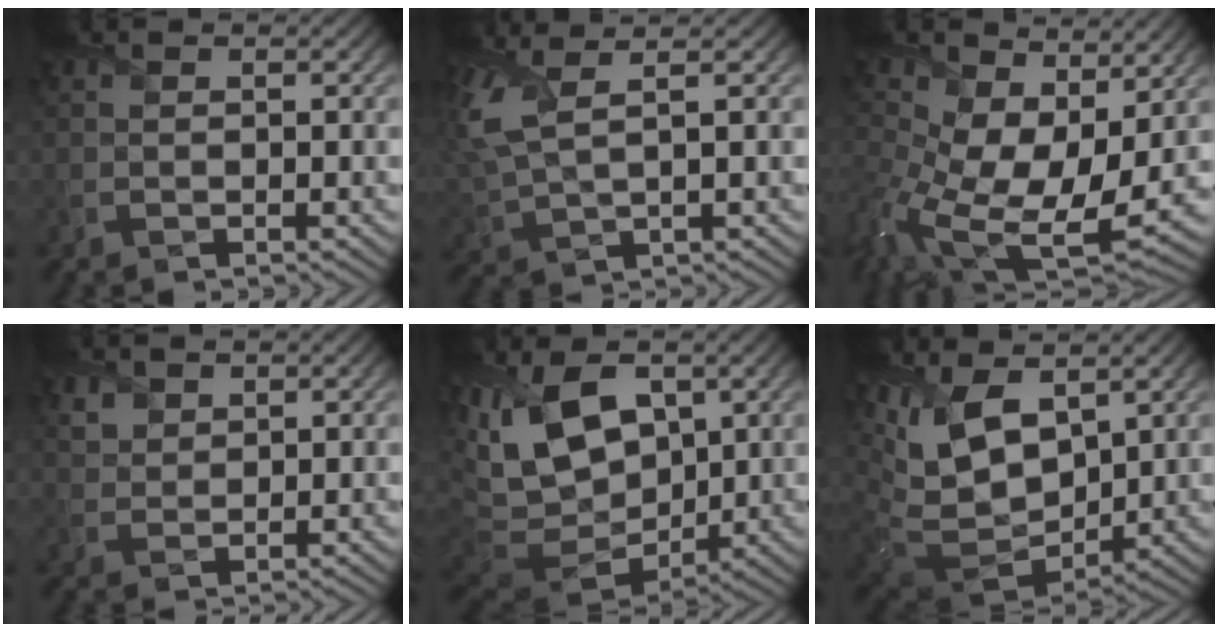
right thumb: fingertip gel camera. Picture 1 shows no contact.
{"total": 7.6, "force": [3.1, 2.6, 6.3], "torque": [-0.175, 0.011, 0.065]}
{"total": 14.2, "force": [1.8, 9.3, 10.6], "torque": [-0.258, -0.053, 0.053]}
{"total": 2.4, "force": [1.7, 1.5, 0.7], "torque": [-0.022, -0.001, 0.037]}
{"total": 17.5, "force": [3.7, 10.6, 13.4], "torque": [-0.275, 0.003, 0.078]}
{"total": 15.6, "force": [4.5, 9.0, 11.9], "torque": [-0.269, 0.000, 0.087]}